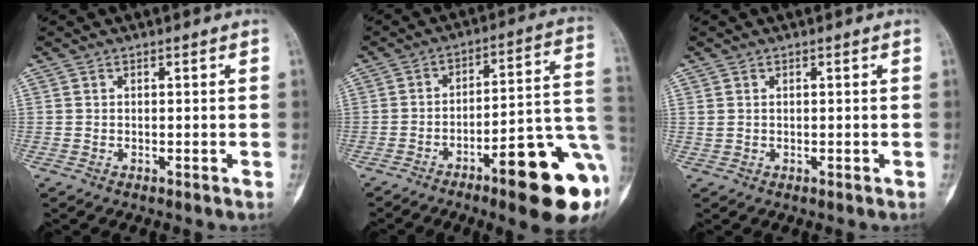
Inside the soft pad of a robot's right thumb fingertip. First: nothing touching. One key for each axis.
{"total": 19.5, "fx": -7.6, "fy": 4.3, "fz": 17.5, "tx": -0.180, "ty": 0.047, "tz": -0.100}
{"total": 0.7, "fx": 0.3, "fy": 0.5, "fz": 0.4, "tx": -0.006, "ty": 0.004, "tz": 0.009}